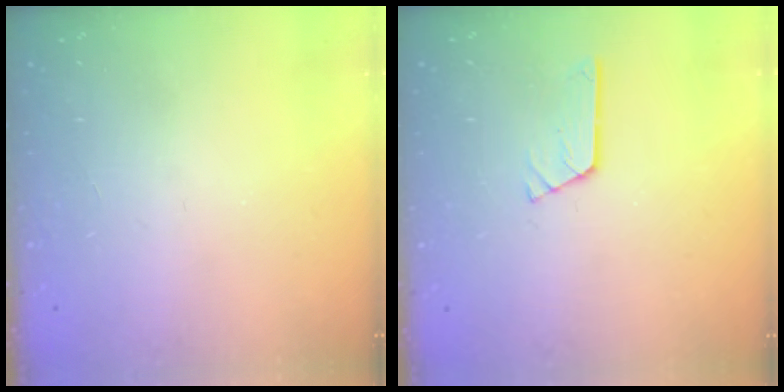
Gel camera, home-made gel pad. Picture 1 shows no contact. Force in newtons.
{"total": 3.4, "press": 3.4, "slide": 0.4}